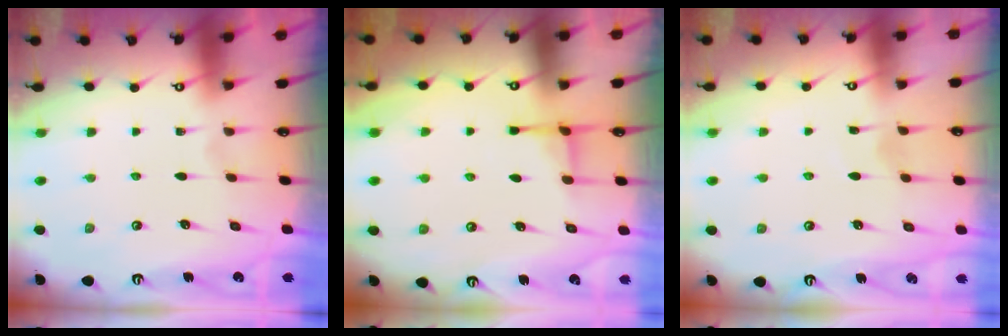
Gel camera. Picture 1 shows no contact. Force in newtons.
{"total": 2.6, "press": 2.5, "slide": 0.8}
{"total": 3.5, "press": 3.4, "slide": 0.5}